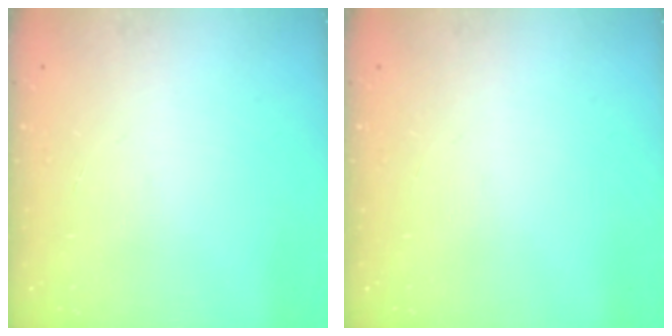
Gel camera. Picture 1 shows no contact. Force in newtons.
{"total": 0.0}